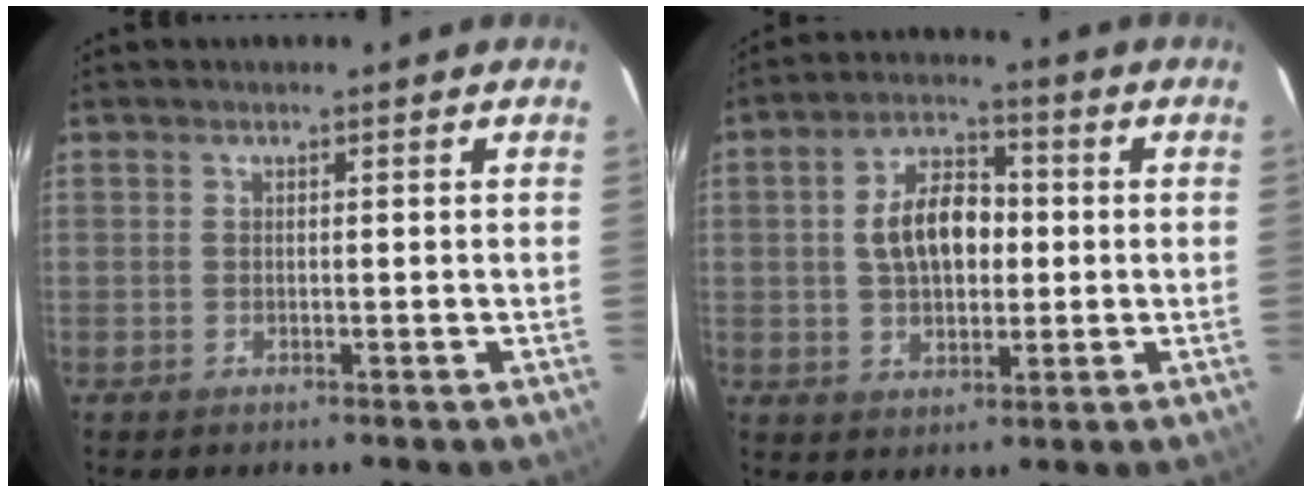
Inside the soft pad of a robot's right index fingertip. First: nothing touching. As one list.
[{"total": 10.1, "force": [0.5, 6.1, 8.0], "torque": [-0.146, 0.024, 0.014]}]